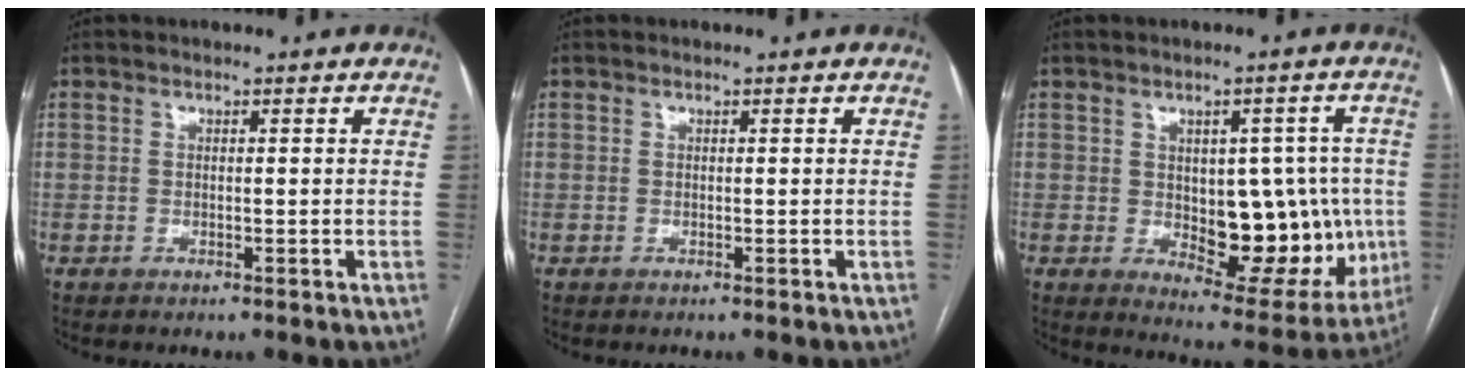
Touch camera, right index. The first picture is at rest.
{"total": 0.0}
{"total": 15.1, "force": [-1.0, 7.4, 13.1], "torque": [-0.157, 0.008, 0.007]}